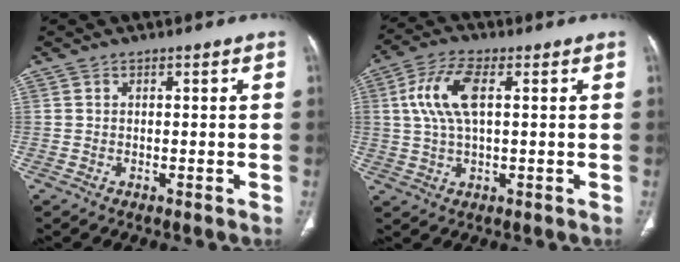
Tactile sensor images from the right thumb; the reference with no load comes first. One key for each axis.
{"total": 9.8, "fx": 2.1, "fy": 4.4, "fz": 8.5, "tx": -0.185, "ty": 0.012, "tz": 0.039}